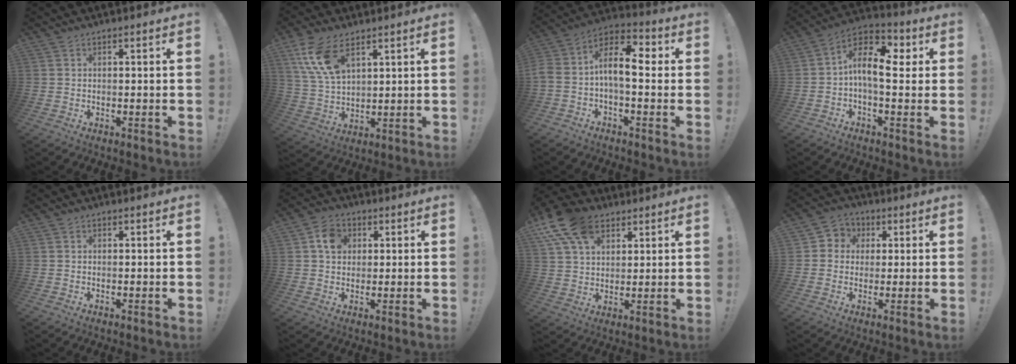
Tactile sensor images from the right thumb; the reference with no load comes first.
{"total": 12.4, "force": [6.8, 6.3, 8.2], "torque": [-0.174, -0.018, 0.130]}
{"total": 11.5, "force": [-0.1, 5.8, 9.9], "torque": [-0.198, 0.014, -0.006]}
{"total": 12.6, "force": [1.2, 6.0, 11.0], "torque": [-0.199, 0.014, 0.019]}
{"total": 0.0}
{"total": 7.1, "force": [2.1, 5.9, 3.3], "torque": [-0.050, 0.005, 0.040]}
{"total": 14.9, "force": [7.9, 9.5, 8.2], "torque": [-0.153, -0.027, 0.152]}
{"total": 5.7, "force": [-0.3, 5.5, 1.4], "torque": [-0.013, 0.009, -0.002]}